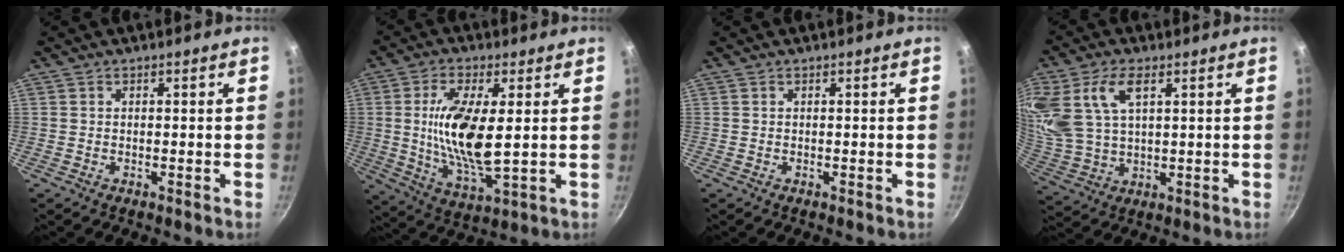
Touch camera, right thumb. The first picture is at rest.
{"total": 14.4, "force": [1.6, 5.4, 13.3], "torque": [-0.254, -0.015, 0.032]}
{"total": 0.0}
{"total": 16.2, "force": [6.2, 9.5, 11.5], "torque": [-0.245, 0.002, 0.132]}